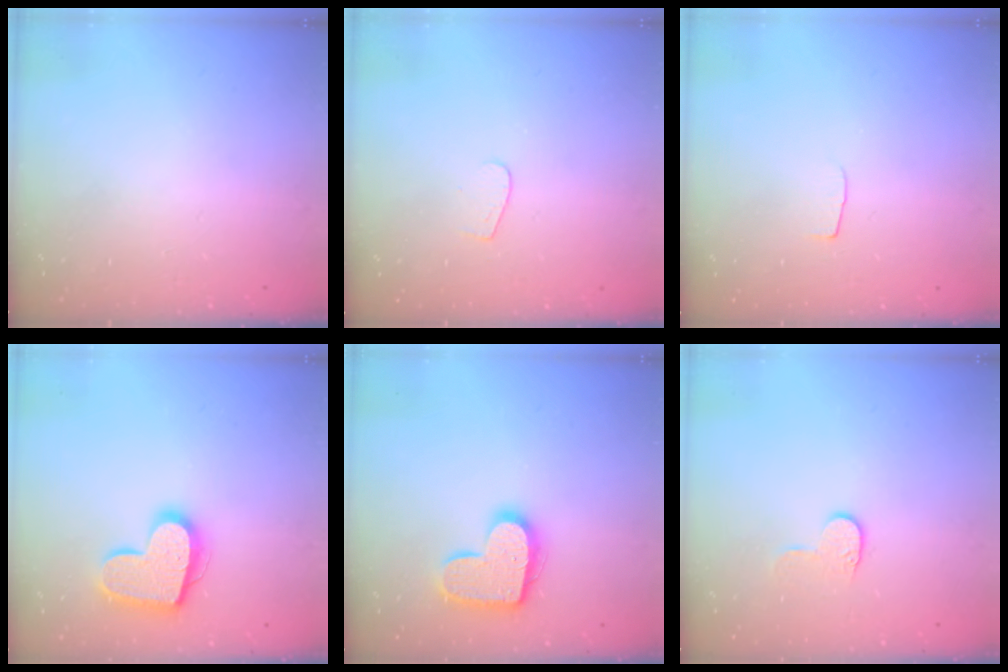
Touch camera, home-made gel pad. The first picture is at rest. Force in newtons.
{"total": 3.9, "press": 3.9, "slide": 0.4}
{"total": 3.7, "press": 3.7, "slide": 0.3}
{"total": 15.8, "press": 15.8, "slide": 1.0}
{"total": 15.0, "press": 15.0, "slide": 0.7}
{"total": 5.8, "press": 5.8, "slide": 0.6}